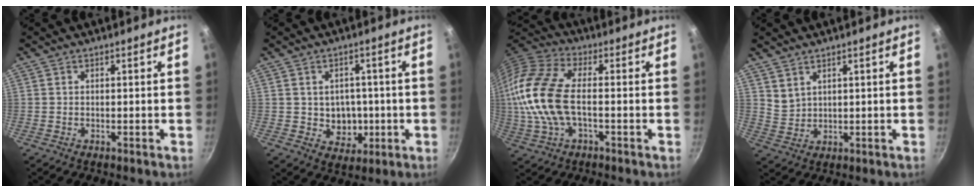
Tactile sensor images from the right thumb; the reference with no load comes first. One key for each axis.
{"total": 6.8, "fx": -0.5, "fy": 5.9, "fz": 3.3, "tx": -0.014, "ty": 0.006, "tz": 0.004}
{"total": 15.9, "fx": -1.0, "fy": 7.9, "fz": 13.7, "tx": -0.286, "ty": 0.023, "tz": -0.034}
{"total": 3.1, "fx": 2.5, "fy": 1.5, "fz": 1.1, "tx": -0.016, "ty": -0.013, "tz": 0.058}